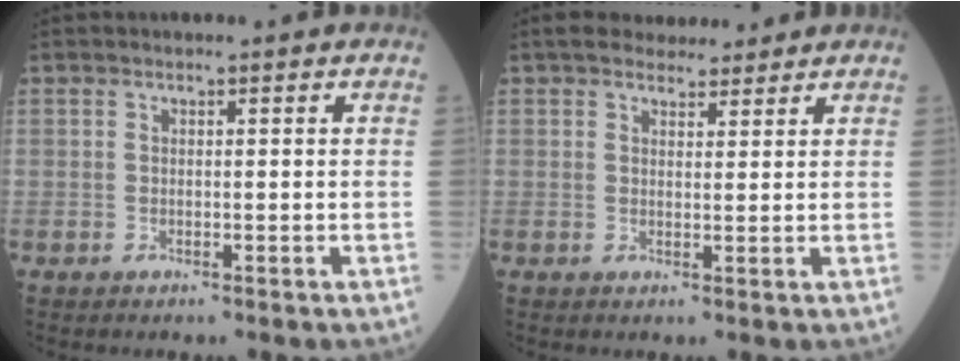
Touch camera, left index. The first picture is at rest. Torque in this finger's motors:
{"motor_torque": [0.39, -0.33, 0.01, 0.00]}